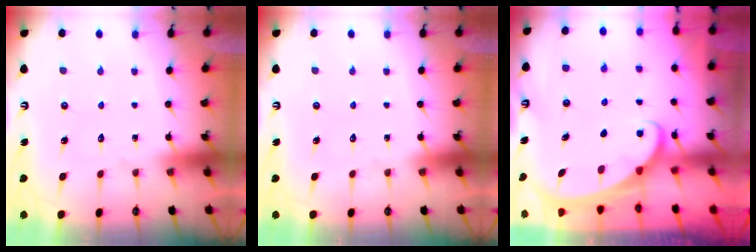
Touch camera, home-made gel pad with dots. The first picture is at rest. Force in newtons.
{"total": 0.0}
{"total": 2.2, "press": 2.2, "slide": 0.3}